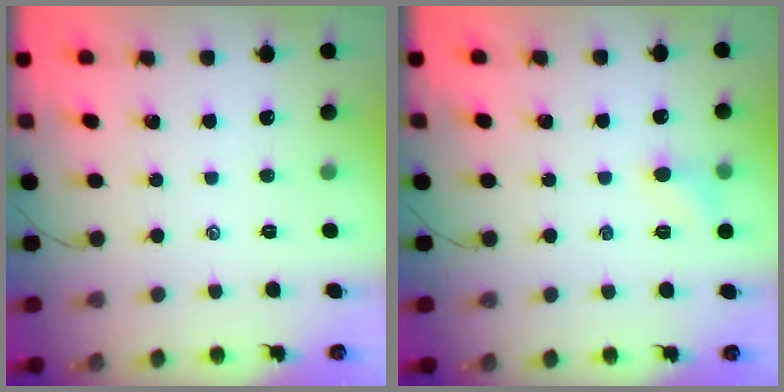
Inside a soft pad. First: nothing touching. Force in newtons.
{"total": 5.8, "press": 5.6, "slide": 1.6}